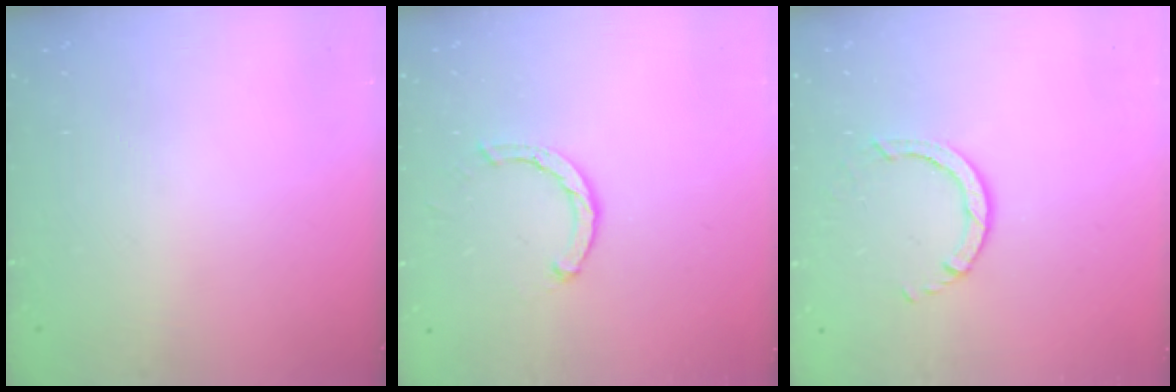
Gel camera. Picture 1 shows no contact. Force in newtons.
{"total": 2.1, "press": 2.1, "slide": 0.1}
{"total": 3.0, "press": 3.0, "slide": 0.4}